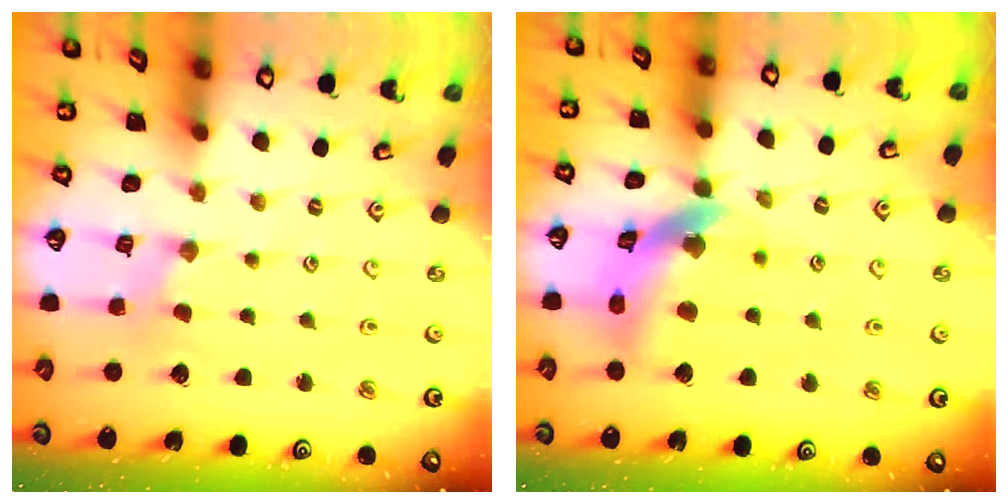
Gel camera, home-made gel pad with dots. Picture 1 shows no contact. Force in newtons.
{"total": 12.2, "press": 12.1, "slide": 1.6}